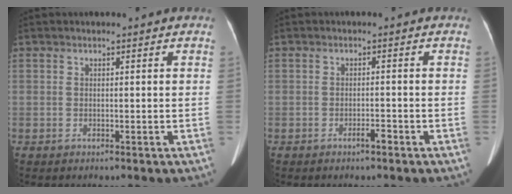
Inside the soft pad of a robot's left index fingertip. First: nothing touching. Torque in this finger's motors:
{"motor_torque": [0.33, 0.24, 0.12, 0.04]}